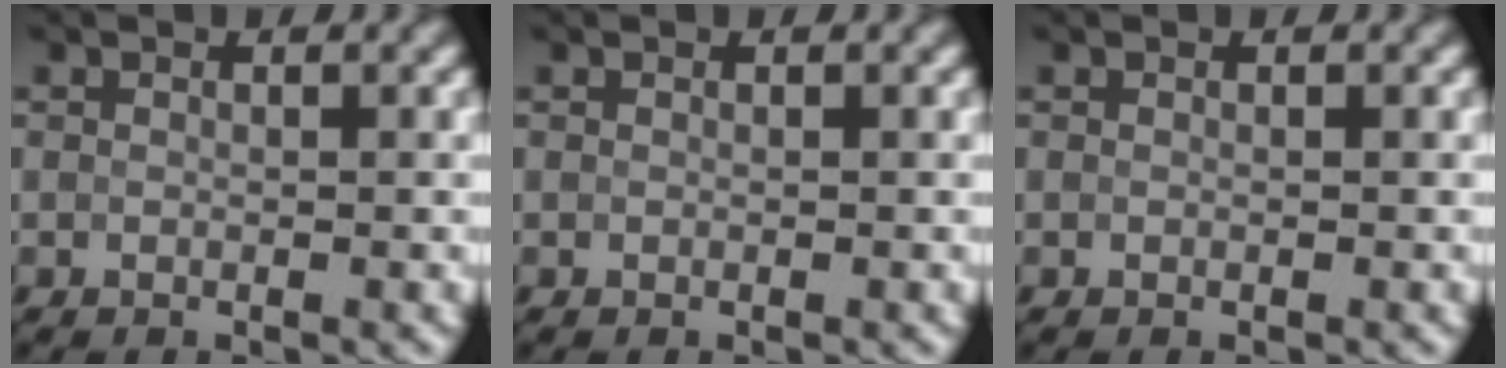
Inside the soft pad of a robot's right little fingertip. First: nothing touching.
{"total": 0.0}
{"total": 0.0}